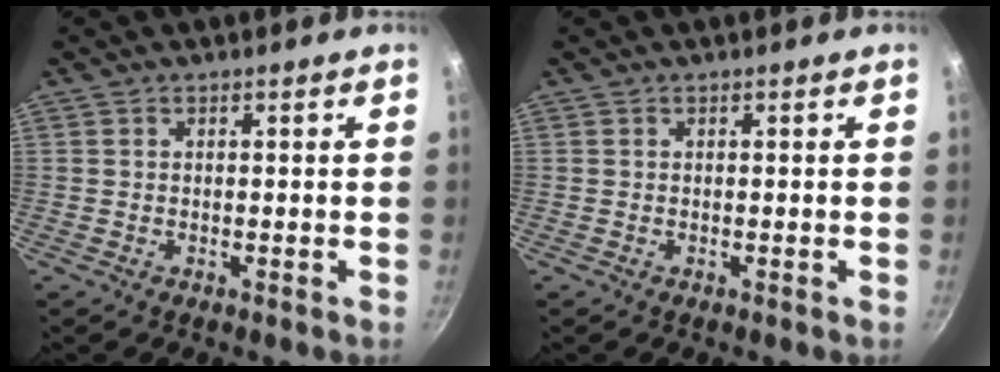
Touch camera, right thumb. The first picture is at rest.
{"total": 0.0}